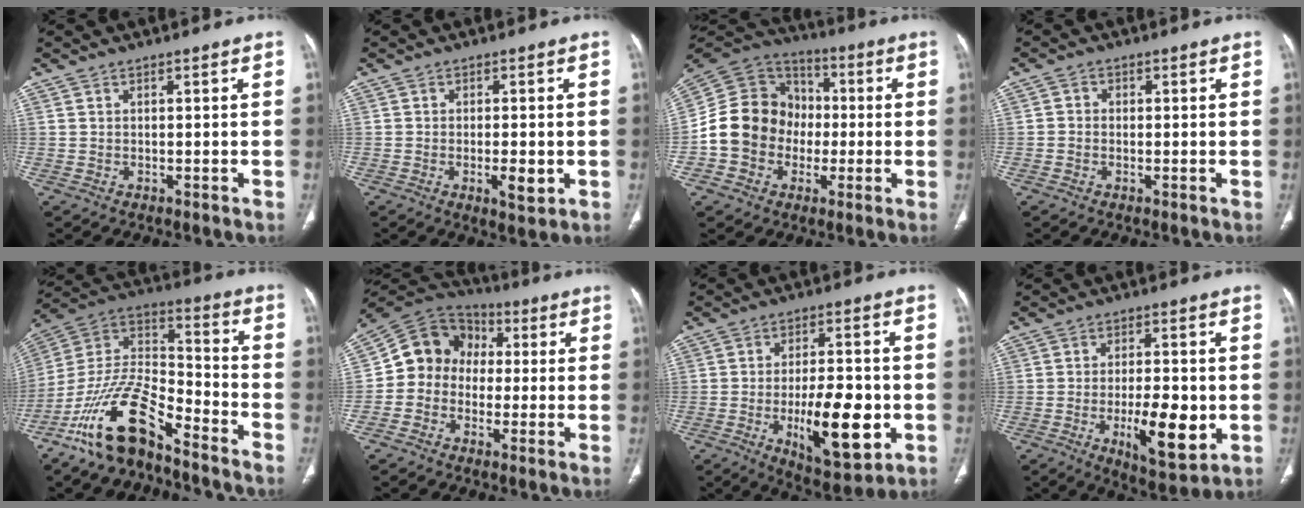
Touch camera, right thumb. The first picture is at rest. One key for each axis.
{"total": 4.5, "fx": -1.1, "fy": 1.6, "fz": 4.0, "tx": -0.059, "ty": -0.007, "tz": -0.015}
{"total": 16.1, "fx": -2.8, "fy": 14.3, "fz": 6.8, "tx": -0.096, "ty": 0.045, "tz": -0.052}
{"total": 1.6, "fx": -0.3, "fy": 1.4, "fz": 0.5, "tx": 0.003, "ty": 0.006, "tz": -0.011}
{"total": 17.4, "fx": -12.0, "fy": 6.3, "fz": 11.0, "tx": -0.190, "ty": 0.087, "tz": -0.226}
{"total": 11.5, "fx": -0.2, "fy": 10.2, "fz": 5.3, "tx": -0.064, "ty": 0.038, "tz": -0.022}
{"total": 15.6, "fx": -4.0, "fy": 6.3, "fz": 13.8, "tx": -0.195, "ty": 0.003, "tz": -0.051}
{"total": 11.9, "fx": -2.8, "fy": 4.3, "fz": 10.8, "tx": -0.158, "ty": -0.009, "tz": -0.037}